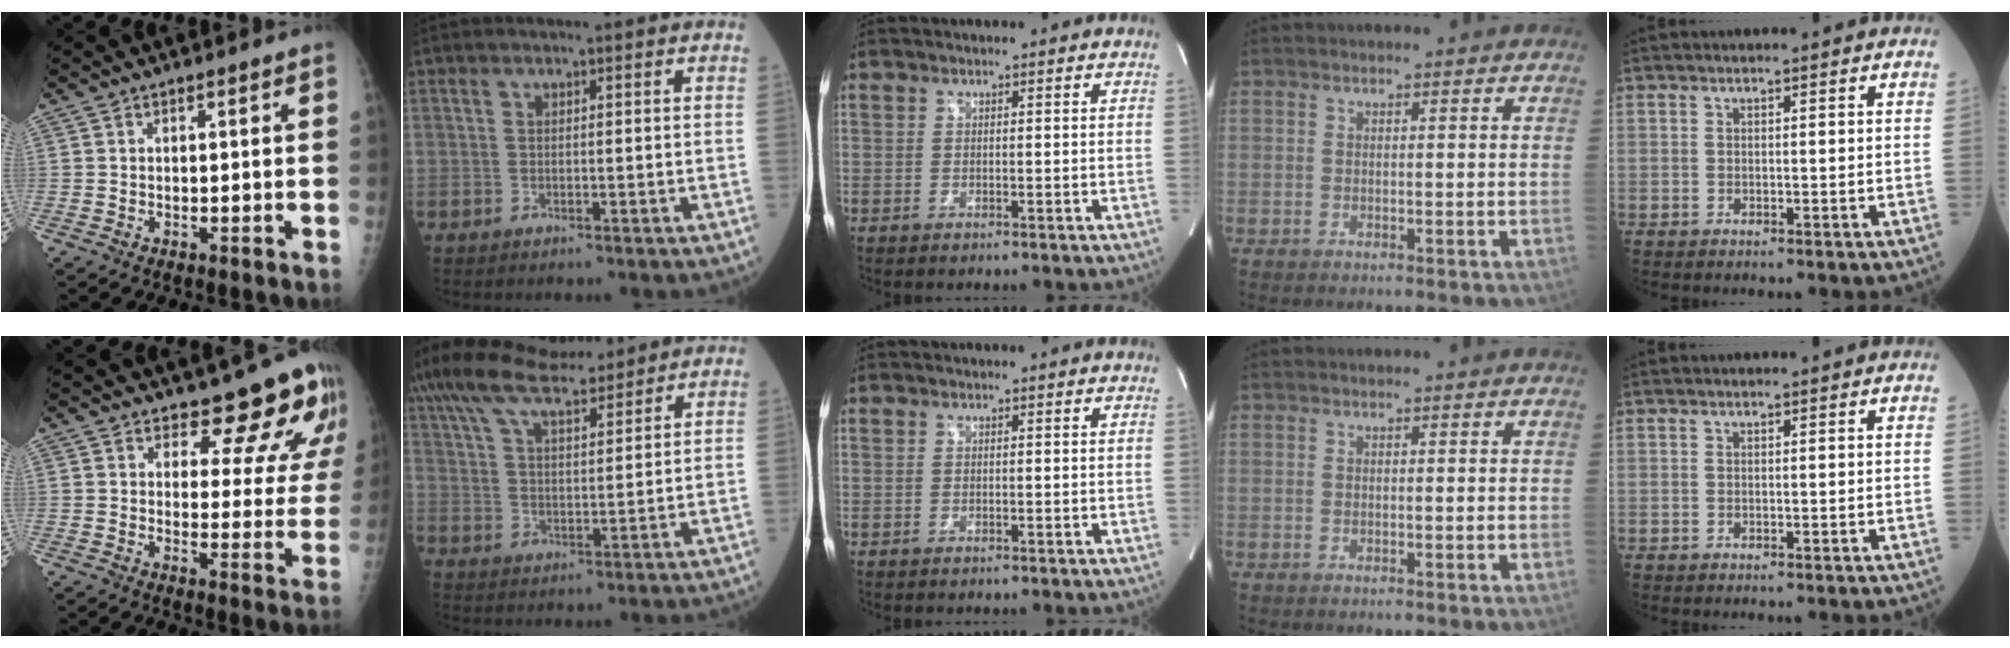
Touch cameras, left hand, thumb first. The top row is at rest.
{"thumb": {"total": 12.2, "force": [10.0, 4.8, 5.0], "torque": [-0.018, -0.071, 0.106]}, "index": {"total": 15.4, "force": [13.5, 2.8, 6.9], "torque": [-0.145, 0.041, 0.239]}}